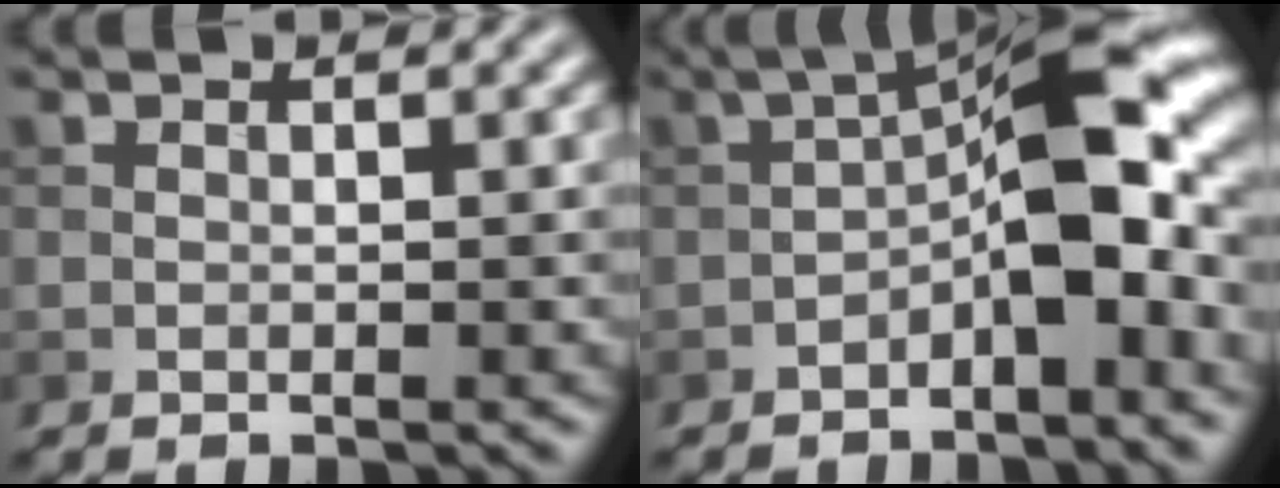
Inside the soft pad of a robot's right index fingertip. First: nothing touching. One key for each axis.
{"total": 9.9, "fx": -1.8, "fy": 3.4, "fz": 9.1, "tx": -0.131, "ty": 0.028, "tz": -0.040}